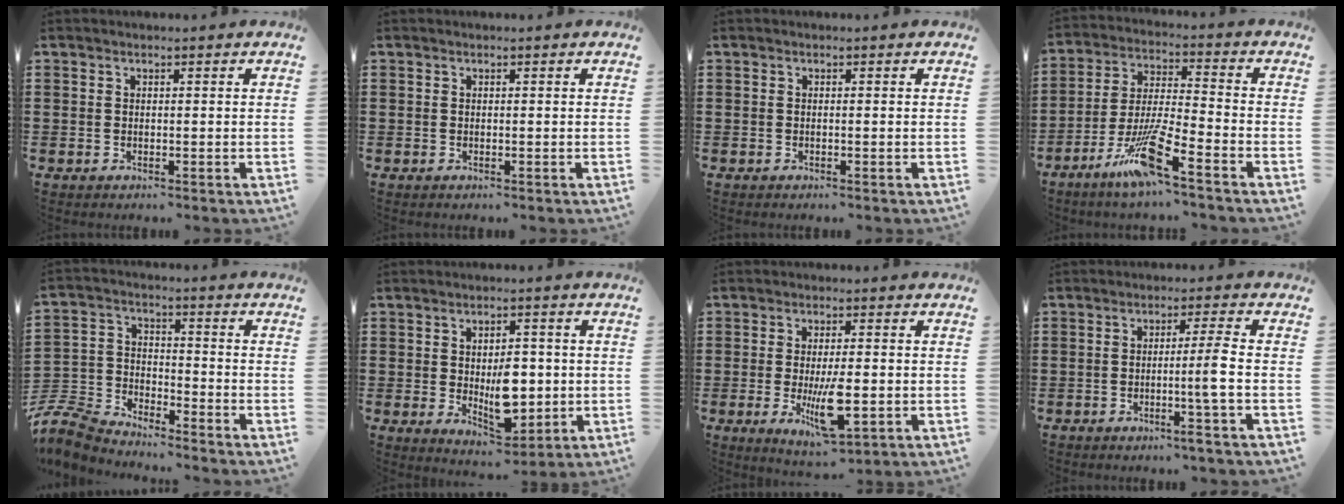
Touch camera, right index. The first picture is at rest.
{"total": 0.0}
{"total": 0.0}
{"total": 10.5, "force": [-7.3, 0.4, 7.6], "torque": [-0.166, -0.008, -0.145]}
{"total": 7.0, "force": [-6.8, 1.5, 1.2], "torque": [-0.056, -0.002, -0.145]}
{"total": 7.9, "force": [-0.5, 4.5, 6.4], "torque": [-0.084, 0.000, -0.010]}
{"total": 8.3, "force": [-1.8, 2.6, 7.7], "torque": [-0.145, -0.019, -0.030]}
{"total": 5.0, "force": [-1.4, -1.2, 4.7], "torque": [-0.081, -0.010, -0.030]}